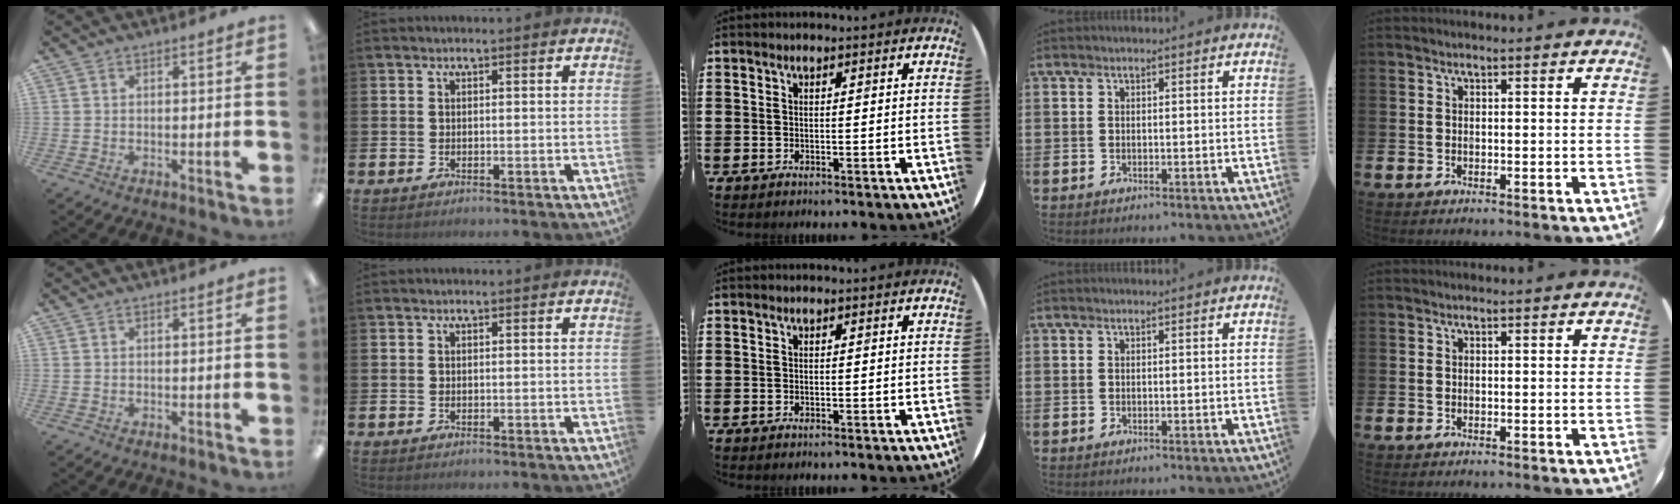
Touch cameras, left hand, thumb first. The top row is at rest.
{}